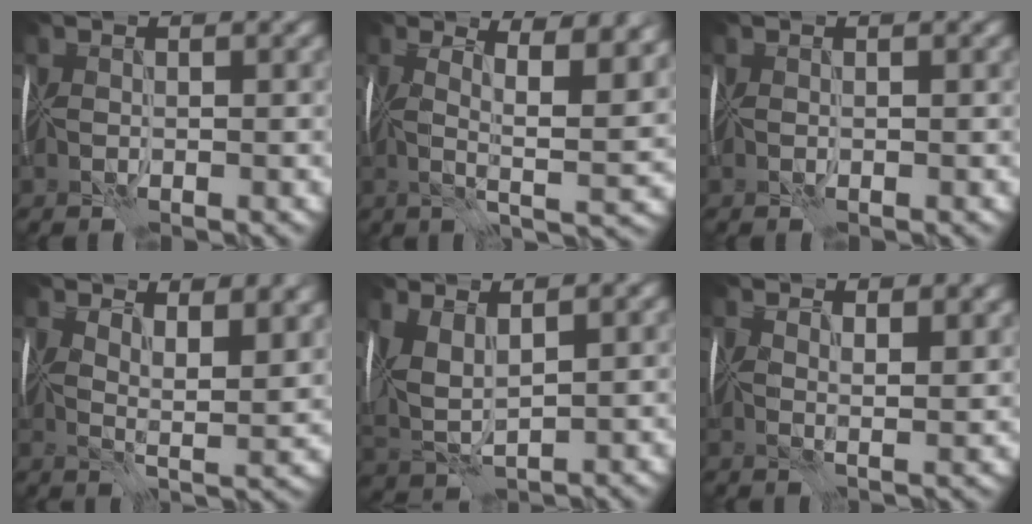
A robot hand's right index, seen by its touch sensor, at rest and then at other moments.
{"total": 9.1, "force": [2.9, 2.3, 8.3], "torque": [-0.105, 0.002, 0.040]}
{"total": 0.0}
{"total": 6.9, "force": [4.7, 2.0, 4.6], "torque": [-0.063, 0.001, 0.073]}
{"total": 4.1, "force": [2.3, 1.7, 3.0], "torque": [-0.078, 0.004, 0.049]}
{"total": 3.3, "force": [2.8, 0.5, 1.7], "torque": [-0.023, 0.004, 0.044]}